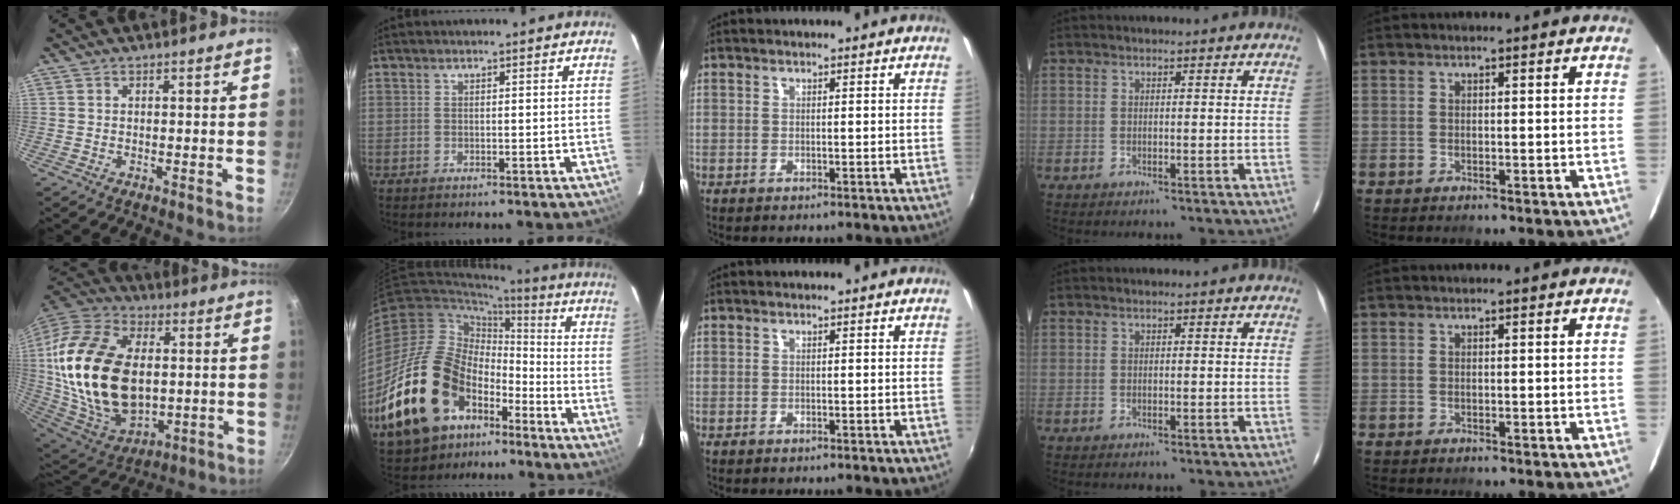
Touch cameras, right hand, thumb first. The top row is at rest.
{"thumb": {"total": 28.8, "force": [2.0, 17.9, 22.5], "torque": [-0.422, -0.003, 0.041]}, "index": {"total": 22.7, "force": [-11.8, 14.6, 12.8], "torque": [-0.263, 0.006, -0.185]}}